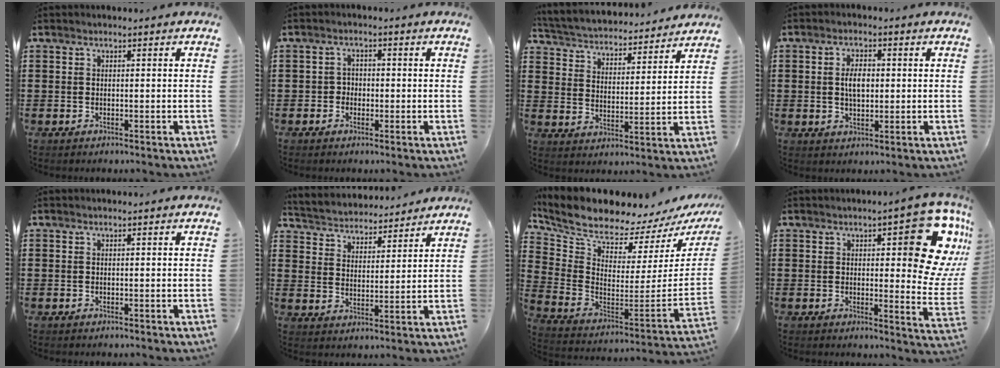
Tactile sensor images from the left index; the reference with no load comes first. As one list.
[{"total": 1.7, "force": [-0.7, 1.5, 0.4], "torque": [-0.012, 0.002, -0.017]}, {"total": 3.5, "force": [3.4, 0.3, 0.1], "torque": [-0.026, -0.032, 0.052]}, {"total": 3.8, "force": [0.3, 2.0, 3.2], "torque": [-0.057, 0.004, 0.002]}, {"total": 0.0}, {"total": 3.9, "force": [3.8, 0.5, -0.5], "torque": [-0.015, -0.028, 0.063]}, {"total": 6.4, "force": [6.1, 1.0, 1.8], "torque": [-0.076, -0.075, 0.103]}, {"total": 14.6, "force": [5.4, 4.7, 12.8], "torque": [-0.154, -0.033, 0.085]}]